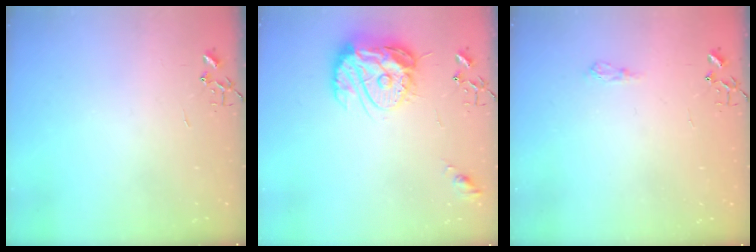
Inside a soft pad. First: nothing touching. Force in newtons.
{"total": 16.7, "press": 16.6, "slide": 1.5}
{"total": 5.4, "press": 5.4, "slide": 0.6}